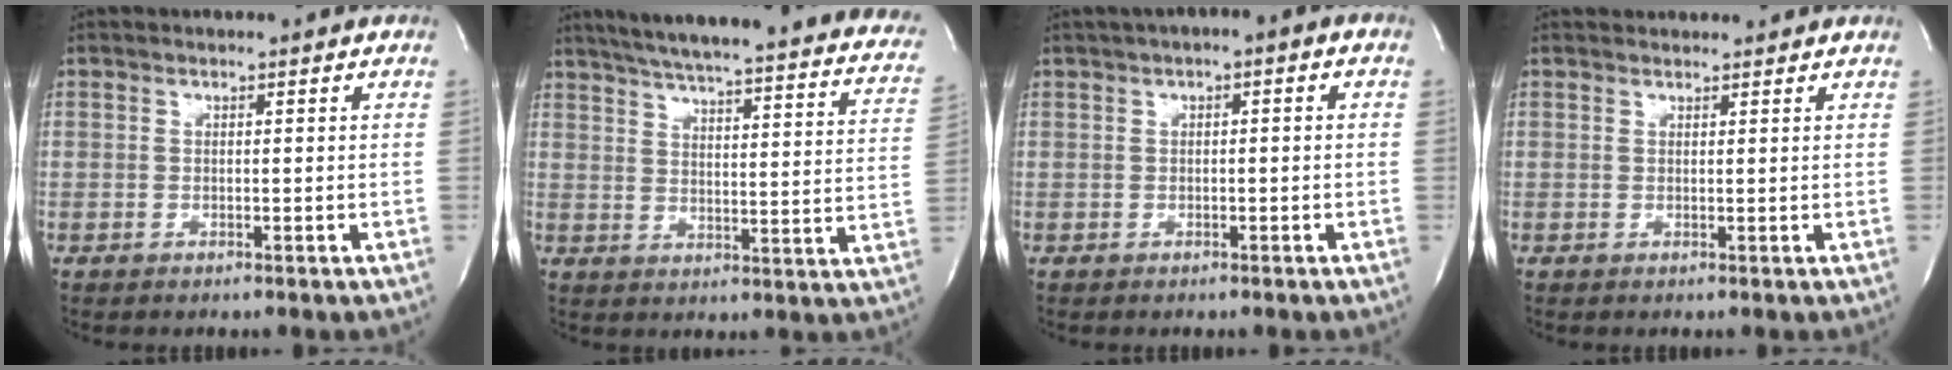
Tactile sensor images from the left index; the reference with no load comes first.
{"total": 31.6, "force": [27.1, 3.8, 15.8], "torque": [-0.207, -0.047, 0.321]}
{"total": 3.4, "force": [1.2, 1.1, 3.0], "torque": [-0.045, 0.019, 0.012]}
{"total": 3.3, "force": [3.2, 0.7, 0.2], "torque": [-0.005, 0.027, 0.042]}